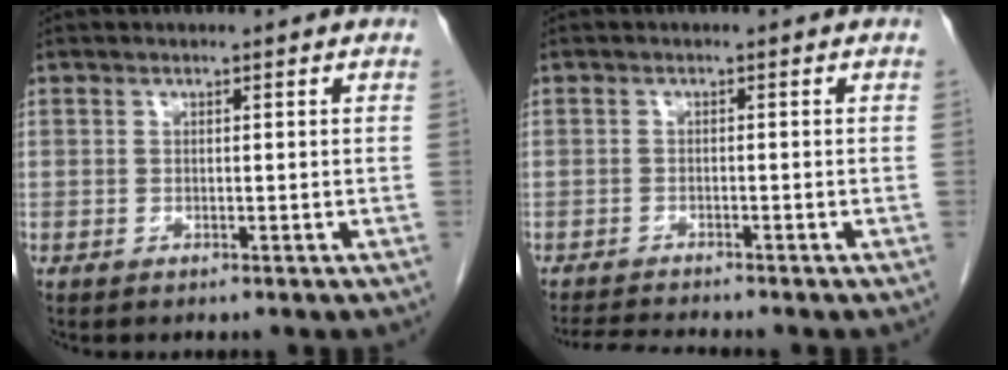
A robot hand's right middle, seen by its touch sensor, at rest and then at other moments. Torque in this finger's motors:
{"motor_torque": [0.36, -0.33, -0.03, -0.01]}